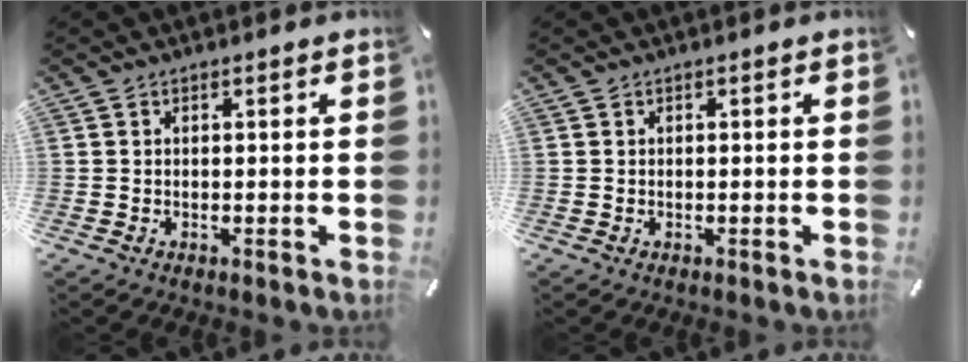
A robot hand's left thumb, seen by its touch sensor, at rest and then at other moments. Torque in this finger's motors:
{"motor_torque": [-0.04, 0.04, -0.02, 0.02, 0.00]}